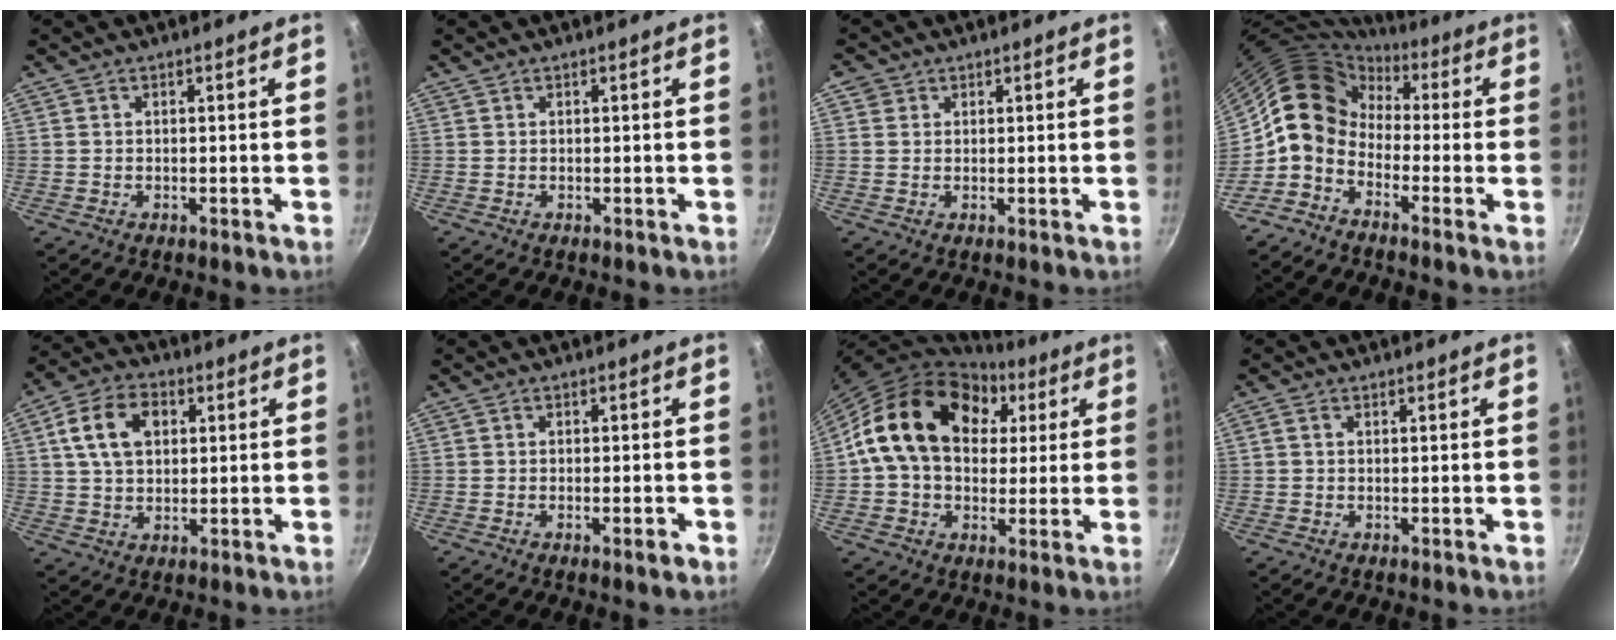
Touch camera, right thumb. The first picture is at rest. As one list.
[{"total": 0.0}, {"total": 1.8, "force": [0.6, 1.6, 0.3], "torque": [0.010, 0.004, 0.006]}, {"total": 9.7, "force": [-1.2, 7.8, 5.7], "torque": [-0.075, 0.040, -0.049]}, {"total": 10.9, "force": [2.9, 7.4, 7.3], "torque": [-0.118, 0.012, 0.044]}, {"total": 2.4, "force": [-1.1, 0.6, 2.0], "torque": [-0.034, 0.008, -0.019]}, {"total": 20.1, "force": [5.3, 14.8, 12.5], "torque": [-0.188, 0.019, 0.078]}, {"total": 1.1, "force": [0.1, 0.8, 0.7], "torque": [-0.014, 0.006, 0.001]}]